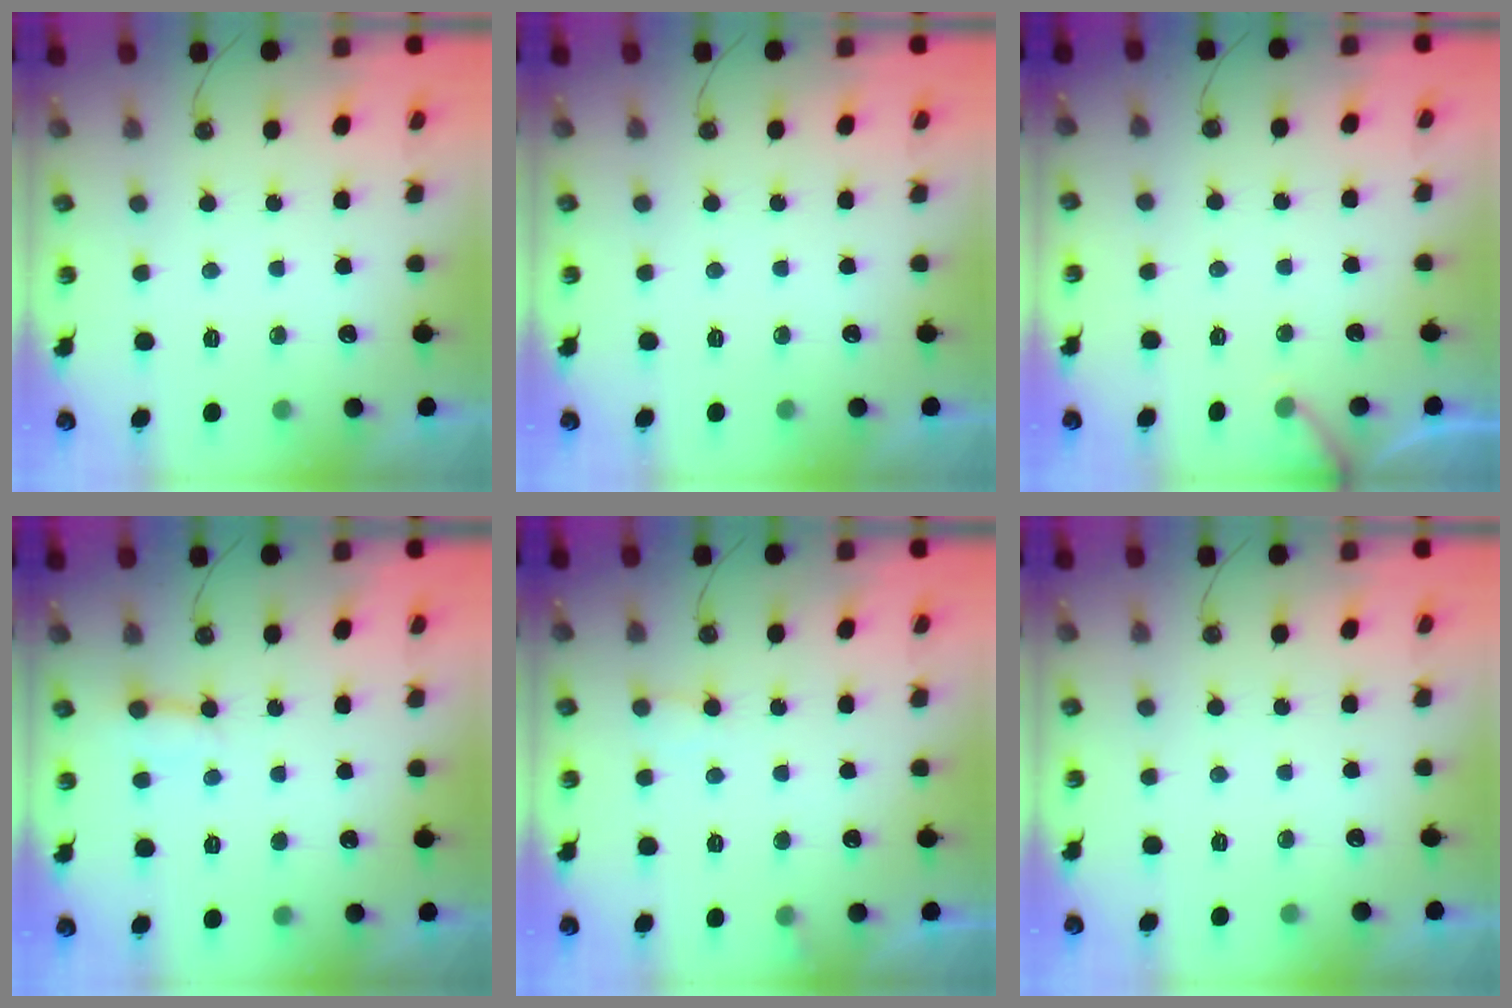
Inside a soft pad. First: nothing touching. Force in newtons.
{"total": 0.0}
{"total": 3.7, "press": 3.6, "slide": 0.3}
{"total": 2.7, "press": 2.6, "slide": 0.6}
{"total": 6.1, "press": 6.0, "slide": 0.5}
{"total": 0.0}